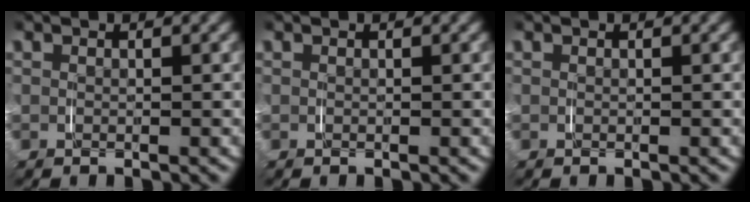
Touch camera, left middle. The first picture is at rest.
{"total": 0.0}
{"total": 0.0}